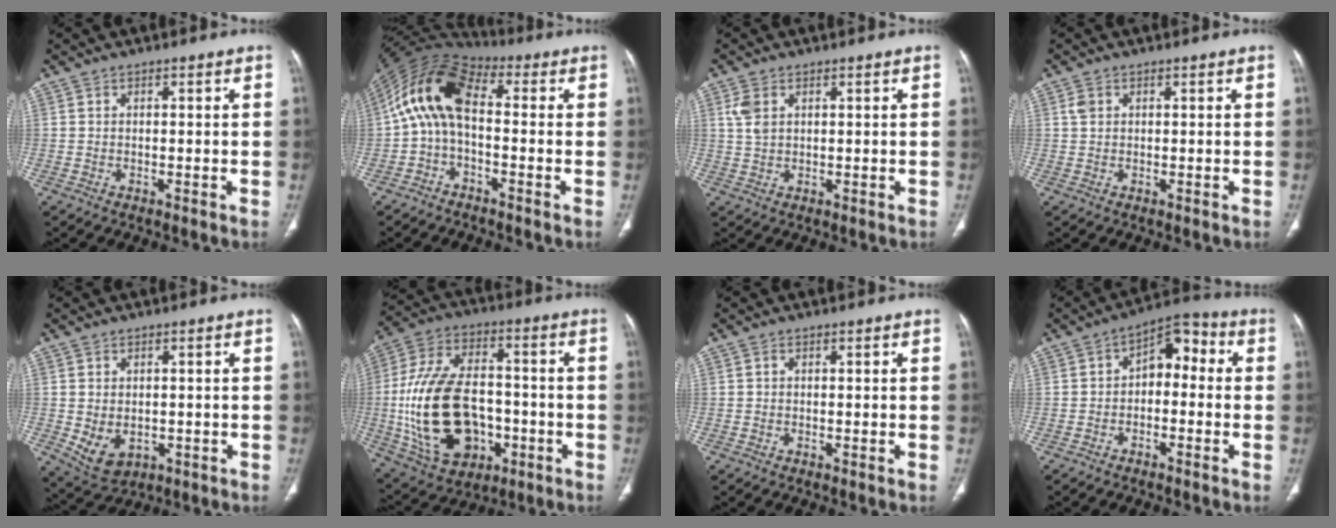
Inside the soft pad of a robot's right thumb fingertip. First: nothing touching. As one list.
[{"total": 12.2, "force": [-0.2, 6.7, 10.2], "torque": [-0.186, 0.041, -0.019]}, {"total": 3.4, "force": [1.2, 2.2, 2.4], "torque": [-0.056, 0.004, 0.030]}, {"total": 1.4, "force": [0.4, 1.0, 0.8], "torque": [-0.018, 0.005, 0.010]}, {"total": 6.4, "force": [-0.8, 4.5, 4.4], "torque": [-0.068, -0.008, 0.009]}, {"total": 23.4, "force": [-4.0, 15.3, 17.2], "torque": [-0.323, 0.022, -0.048]}, {"total": 0.0}, {"total": 7.8, "force": [-0.3, 5.0, 5.9], "torque": [-0.056, 0.042, -0.020]}]